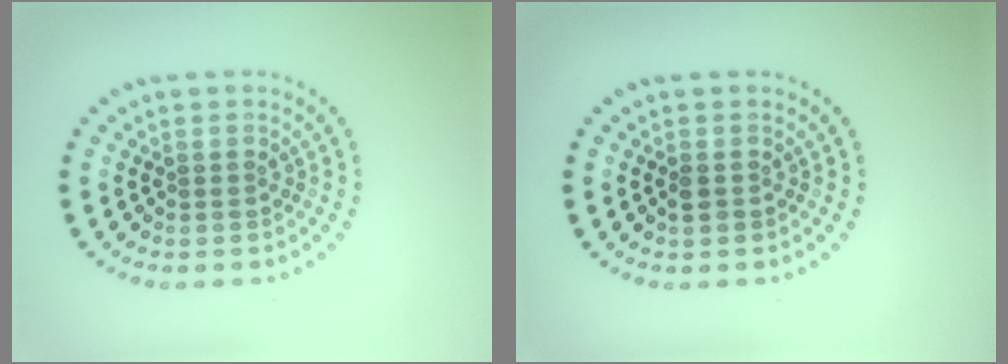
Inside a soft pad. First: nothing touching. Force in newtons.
{"total": 1.2, "press": 1.1, "slide": 0.4}